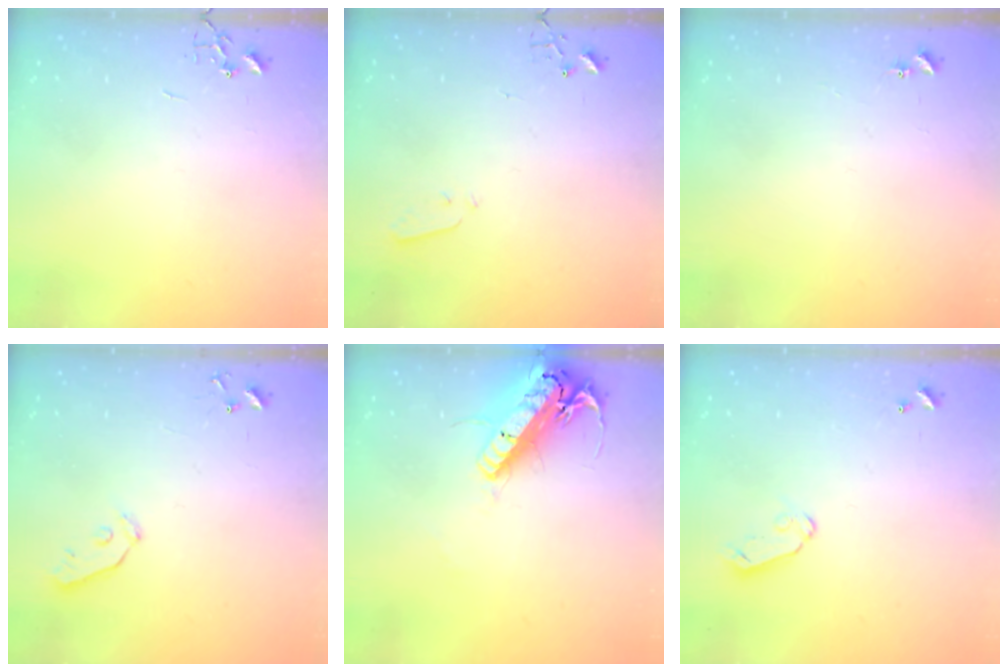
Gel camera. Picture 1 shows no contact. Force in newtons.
{"total": 3.3, "press": 3.2, "slide": 0.7}
{"total": 5.4, "press": 5.4, "slide": 0.6}
{"total": 5.7, "press": 5.7, "slide": 0.4}
{"total": 20.0, "press": 19.6, "slide": 4.1}
{"total": 5.4, "press": 5.4, "slide": 0.5}